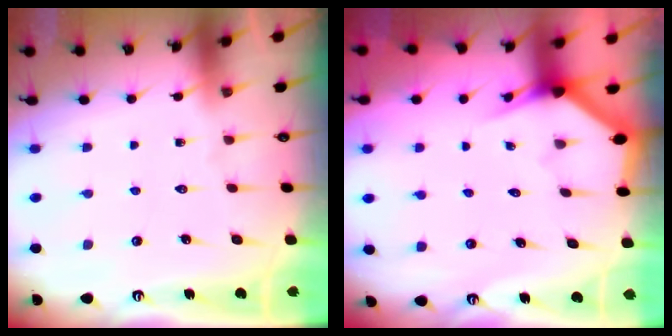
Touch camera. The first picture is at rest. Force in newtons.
{"total": 3.0, "press": 3.0, "slide": 0.1}